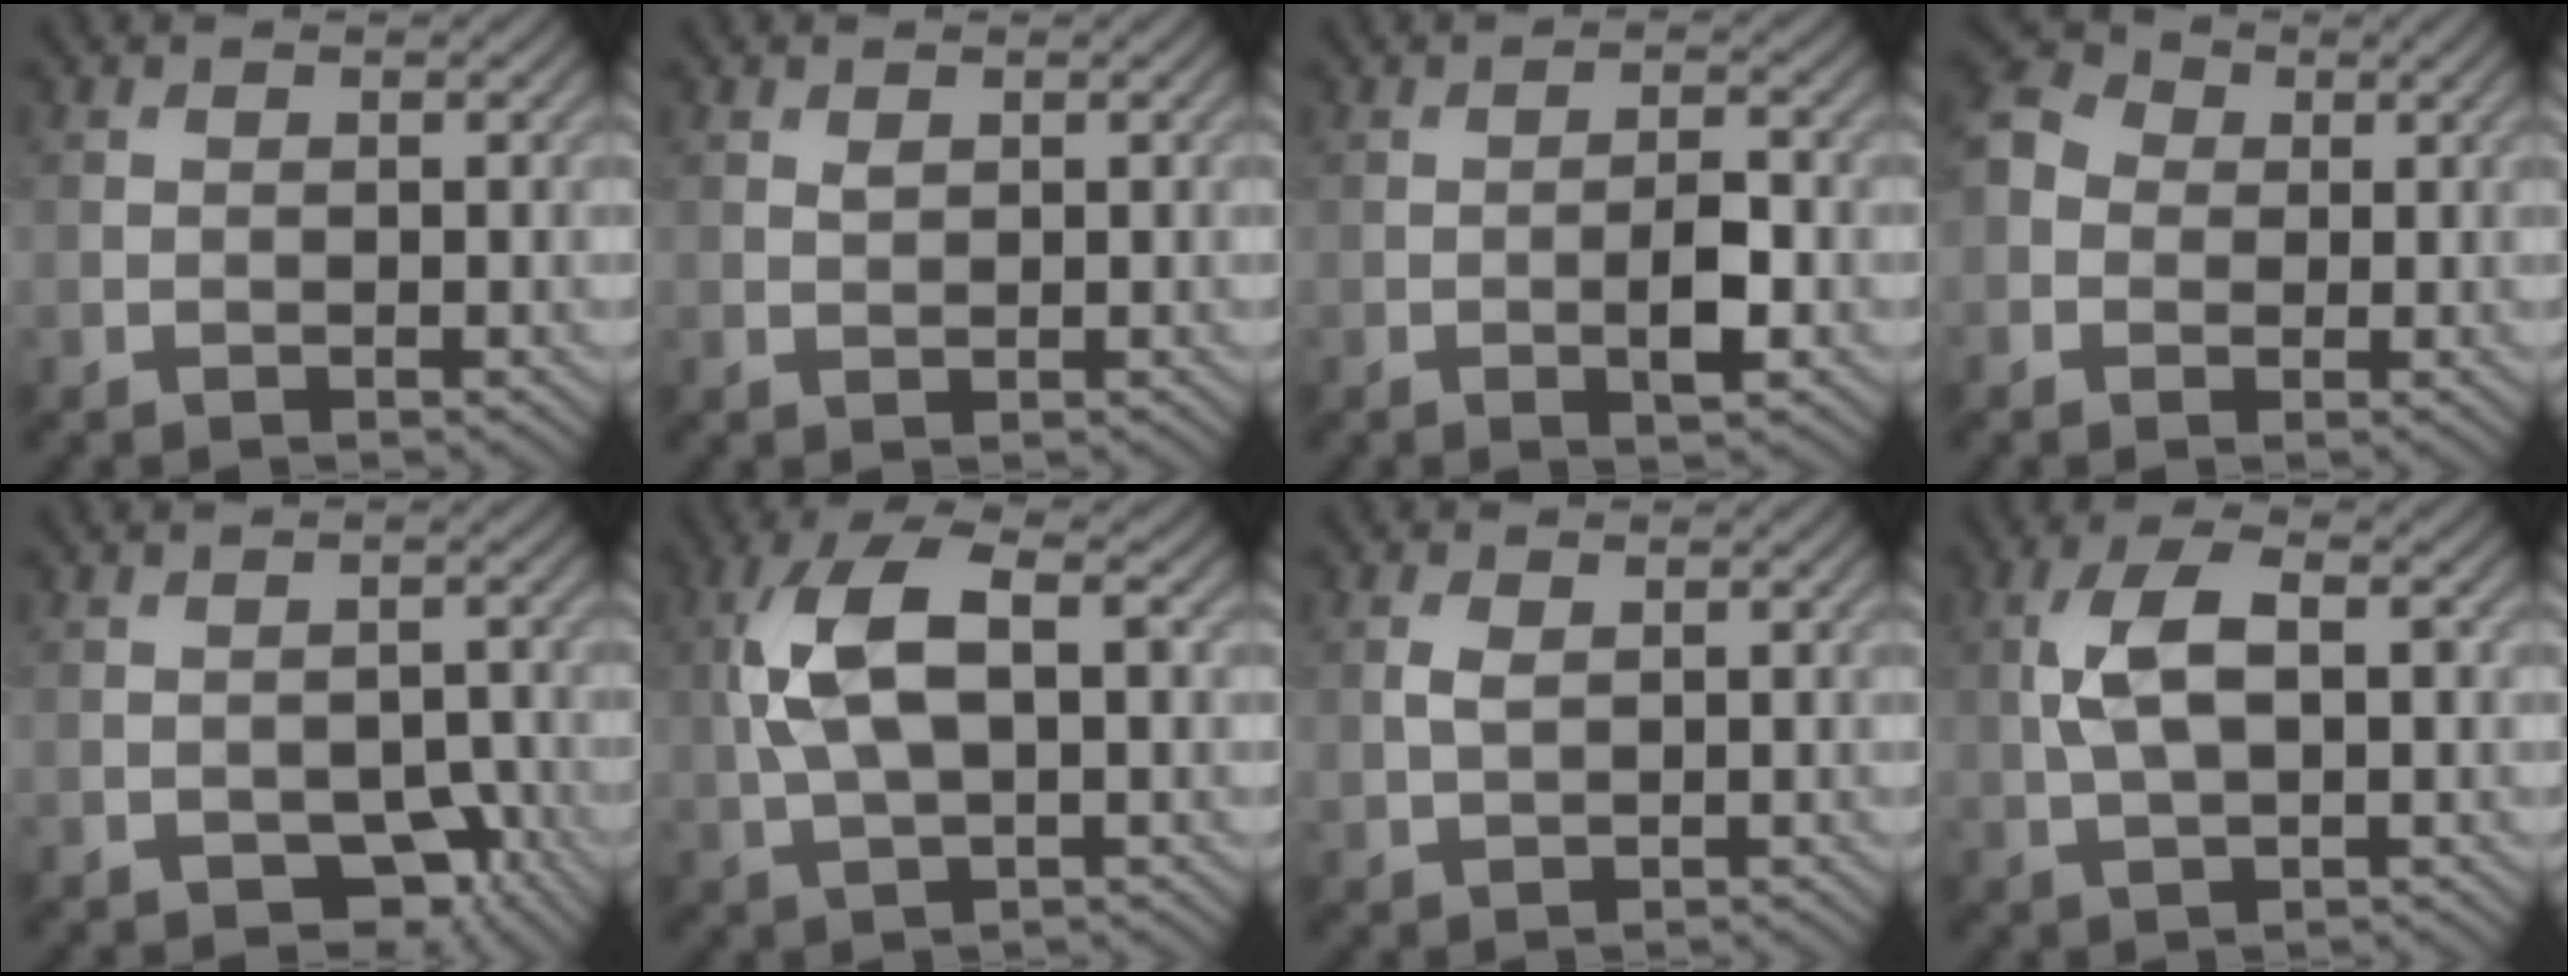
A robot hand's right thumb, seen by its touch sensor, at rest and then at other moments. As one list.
[{"total": 0.7, "force": [0.5, 0.3, 0.4], "torque": [-0.011, -0.001, 0.010]}, {"total": 3.6, "force": [-1.0, 1.0, 3.3], "torque": [-0.060, 0.000, -0.020]}, {"total": 5.4, "force": [-0.1, 4.7, 2.7], "torque": [-0.074, 0.006, -0.012]}, {"total": 5.6, "force": [-3.0, 3.7, 3.0], "torque": [-0.038, 0.001, -0.041]}, {"total": 9.9, "force": [1.0, 4.7, 8.7], "torque": [-0.193, 0.016, 0.016]}, {"total": 2.2, "force": [0.5, 1.3, 1.7], "torque": [-0.044, 0.001, 0.013]}, {"total": 6.7, "force": [0.6, 3.1, 5.9], "torque": [-0.127, 0.010, 0.009]}]